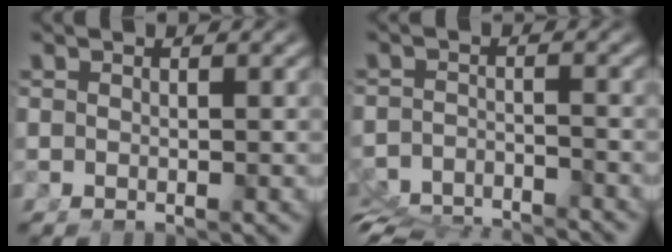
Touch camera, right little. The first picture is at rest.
{"total": 7.2, "force": [-6.6, 2.4, 1.6], "torque": [-0.030, -0.042, -0.093]}